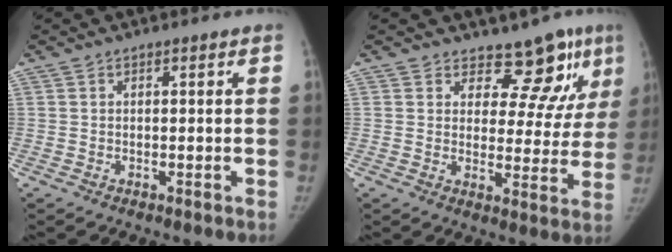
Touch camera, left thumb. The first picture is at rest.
{"total": 10.3, "force": [8.1, 5.3, 3.5], "torque": [0.004, -0.055, 0.090]}